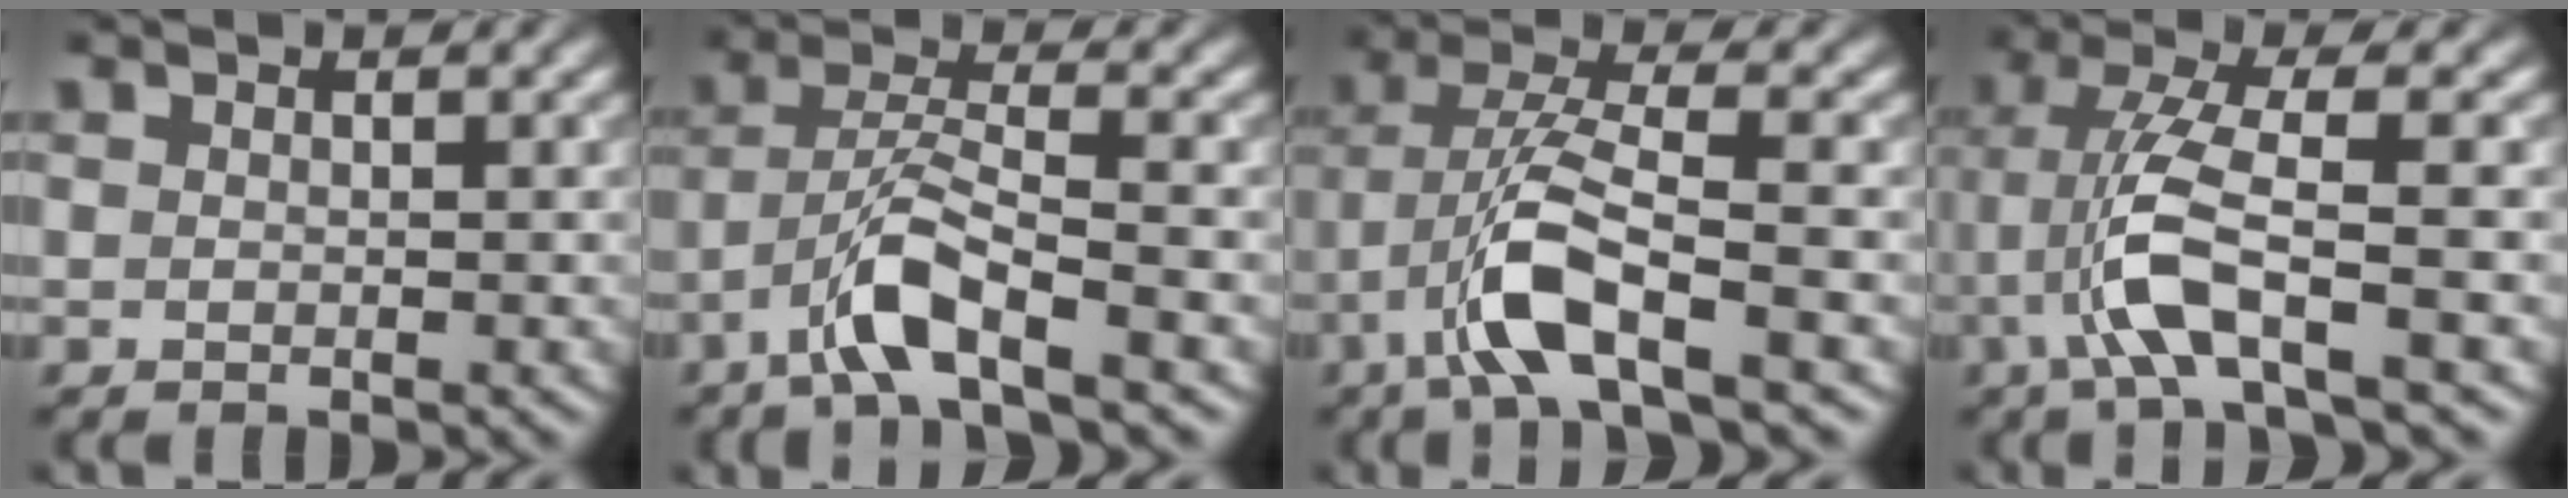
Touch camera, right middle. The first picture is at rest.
{"total": 5.0, "force": [-2.9, 0.9, 4.0], "torque": [-0.076, 0.007, -0.062]}
{"total": 6.2, "force": [-3.0, 1.5, 5.2], "torque": [-0.110, 0.006, -0.064]}
{"total": 5.2, "force": [-1.9, 0.7, 4.8], "torque": [-0.103, 0.008, -0.040]}